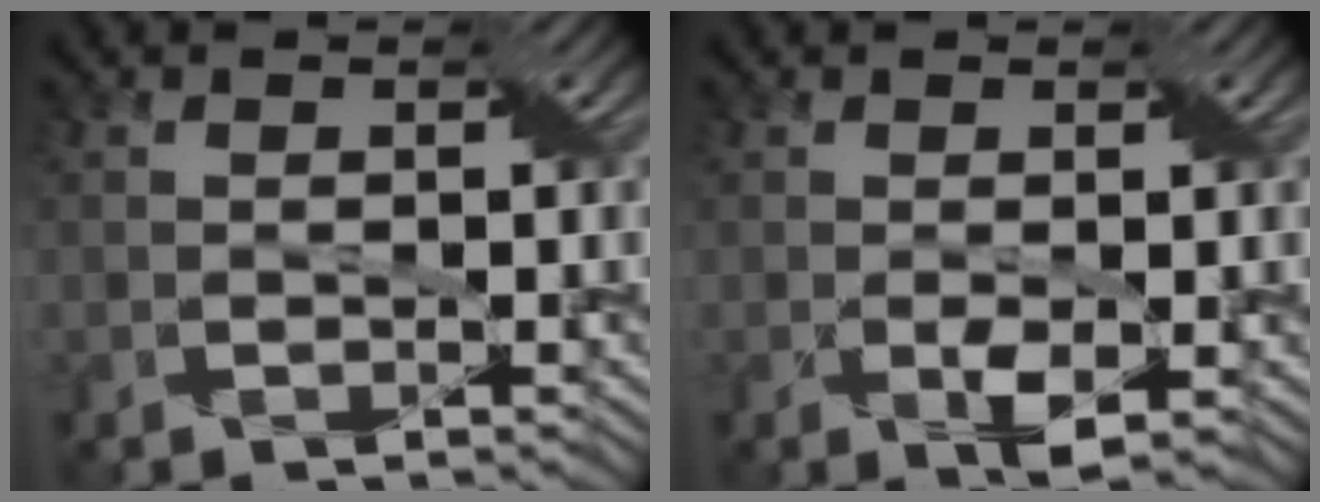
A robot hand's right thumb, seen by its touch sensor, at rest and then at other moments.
{"total": 2.2, "force": [-0.4, 0.8, 2.0], "torque": [-0.042, -0.007, -0.003]}